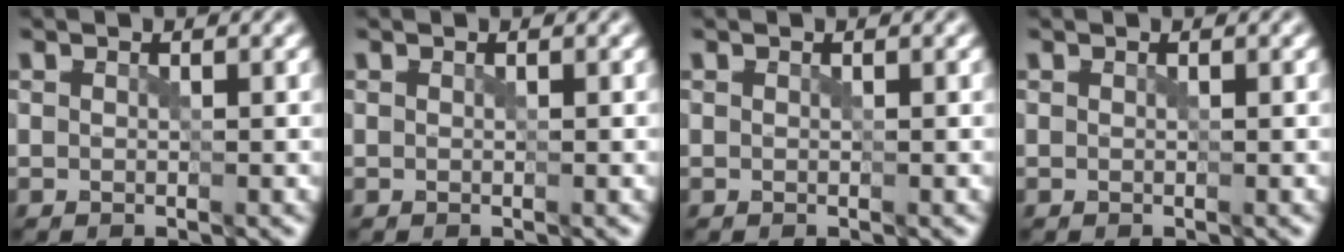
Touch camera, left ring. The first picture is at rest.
{"total": 0.0}
{"total": 0.0}
{"total": 0.0}